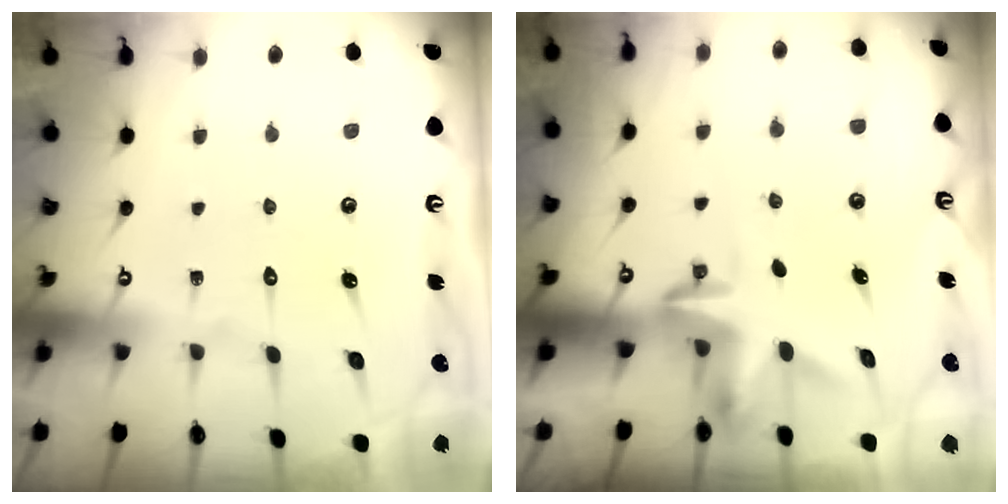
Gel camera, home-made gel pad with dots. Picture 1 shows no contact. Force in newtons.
{"total": 3.6, "press": 3.5, "slide": 0.3}